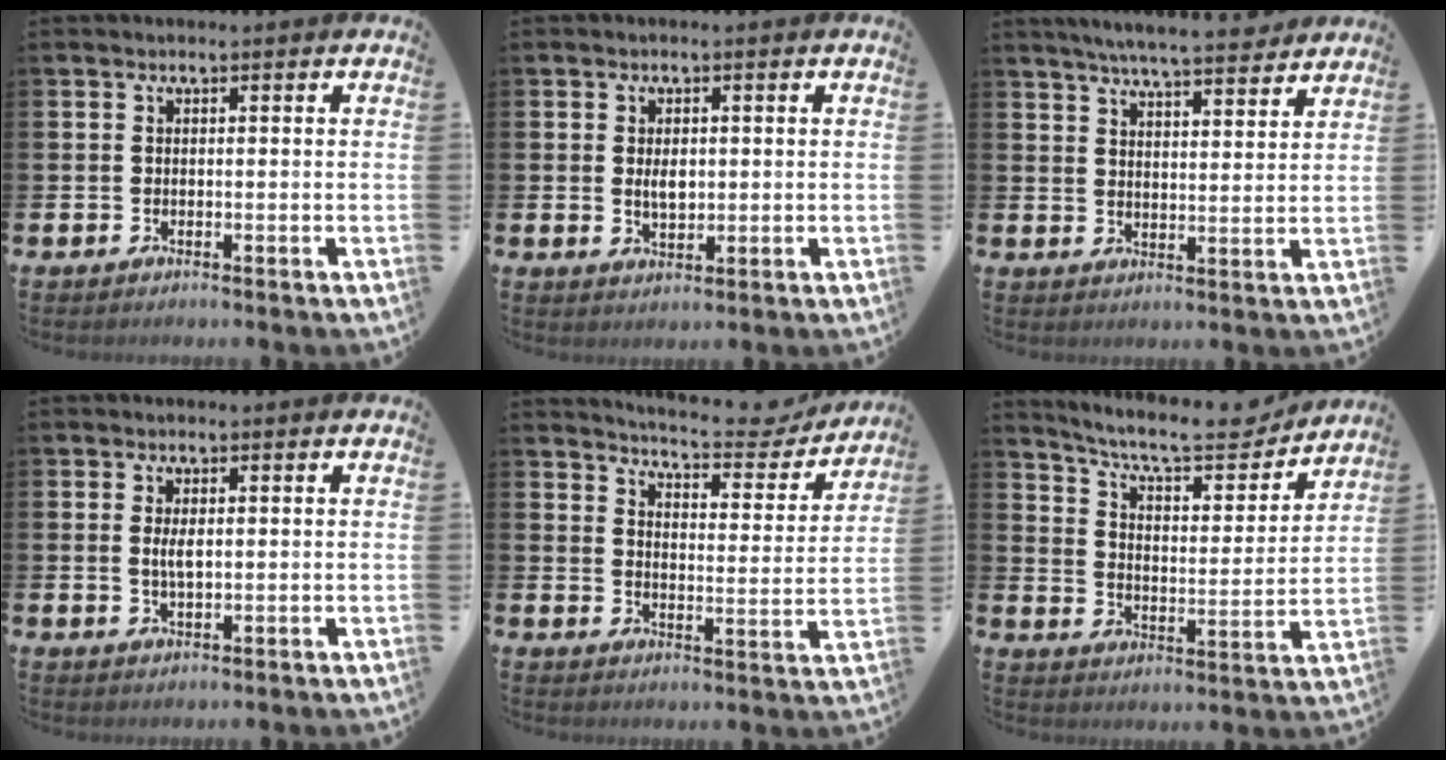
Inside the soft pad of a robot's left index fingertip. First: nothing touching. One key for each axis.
{"total": 2.4, "fx": 0.2, "fy": 1.4, "fz": 2.0, "tx": -0.030, "ty": 0.001, "tz": 0.001}
{"total": 6.0, "fx": 5.7, "fy": 0.1, "fz": 1.6, "tx": -0.037, "ty": -0.037, "tz": 0.098}
{"total": 2.4, "fx": 0.3, "fy": 1.0, "fz": 2.2, "tx": -0.035, "ty": -0.001, "tz": 0.001}
{"total": 6.0, "fx": 5.8, "fy": 0.7, "fz": 1.3, "tx": -0.039, "ty": -0.046, "tz": 0.095}
{"total": 9.4, "fx": 8.5, "fy": 2.0, "fz": 3.5, "tx": -0.090, "ty": -0.060, "tz": 0.143}